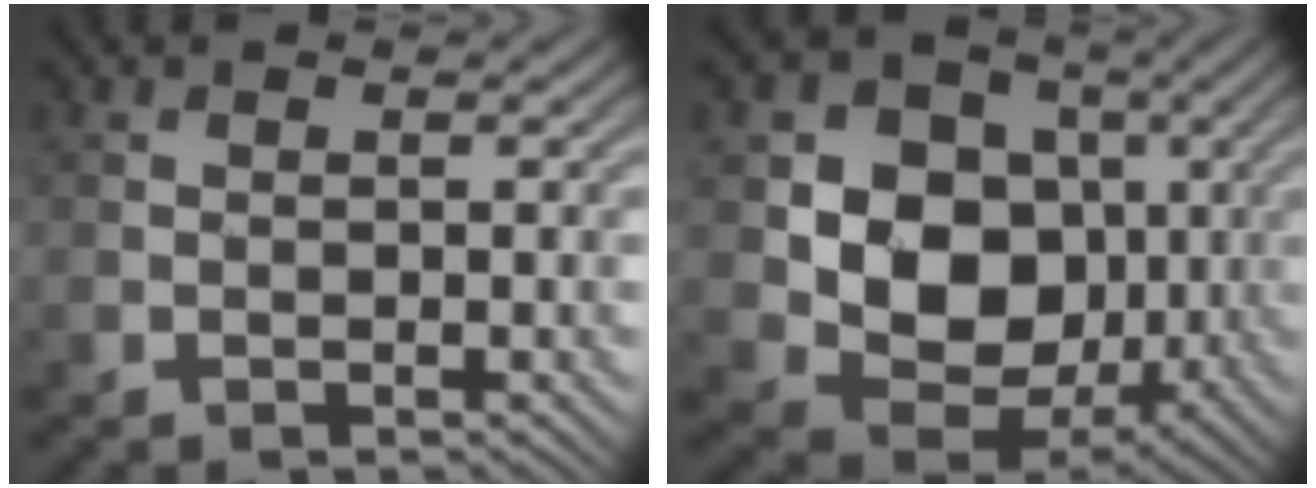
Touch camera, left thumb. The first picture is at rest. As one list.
[{"total": 11.4, "force": [0.7, 9.5, 6.3], "torque": [-0.127, -0.013, 0.000]}]